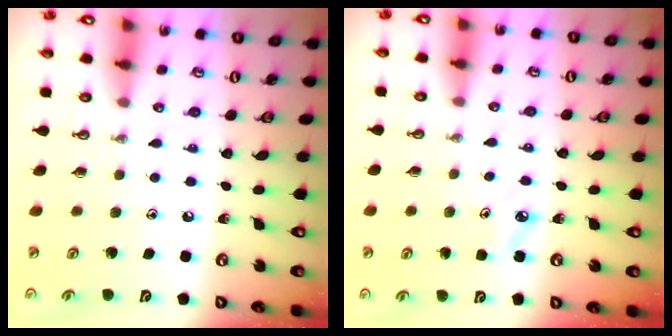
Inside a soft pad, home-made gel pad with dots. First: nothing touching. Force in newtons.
{"total": 4.8, "press": 4.8, "slide": 0.8}